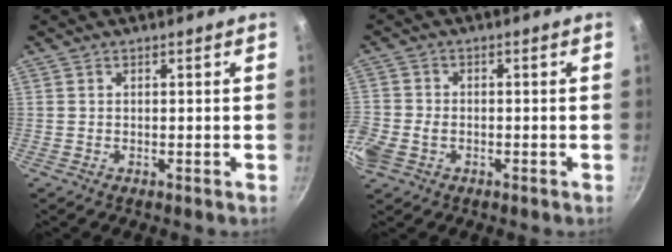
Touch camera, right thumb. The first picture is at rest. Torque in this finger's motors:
{"motor_torque": [0.47, 0.45, 1.19, -0.40, 0.11]}